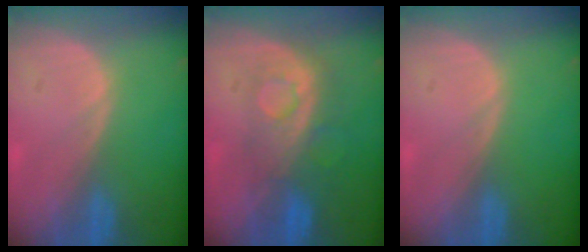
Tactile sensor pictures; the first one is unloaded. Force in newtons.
{"total": 7.8, "press": 7.5, "slide": 2.0}
{"total": 0.0}